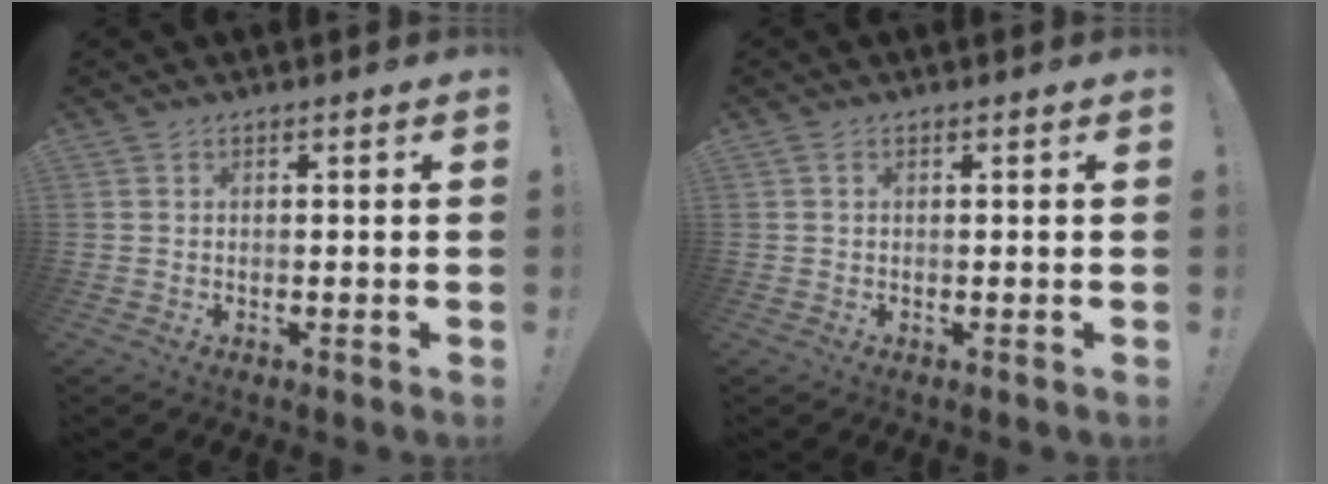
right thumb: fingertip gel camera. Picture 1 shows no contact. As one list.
[{"total": 0.5, "force": [0.1, 0.2, 0.4], "torque": [-0.011, 0.001, 0.003]}]